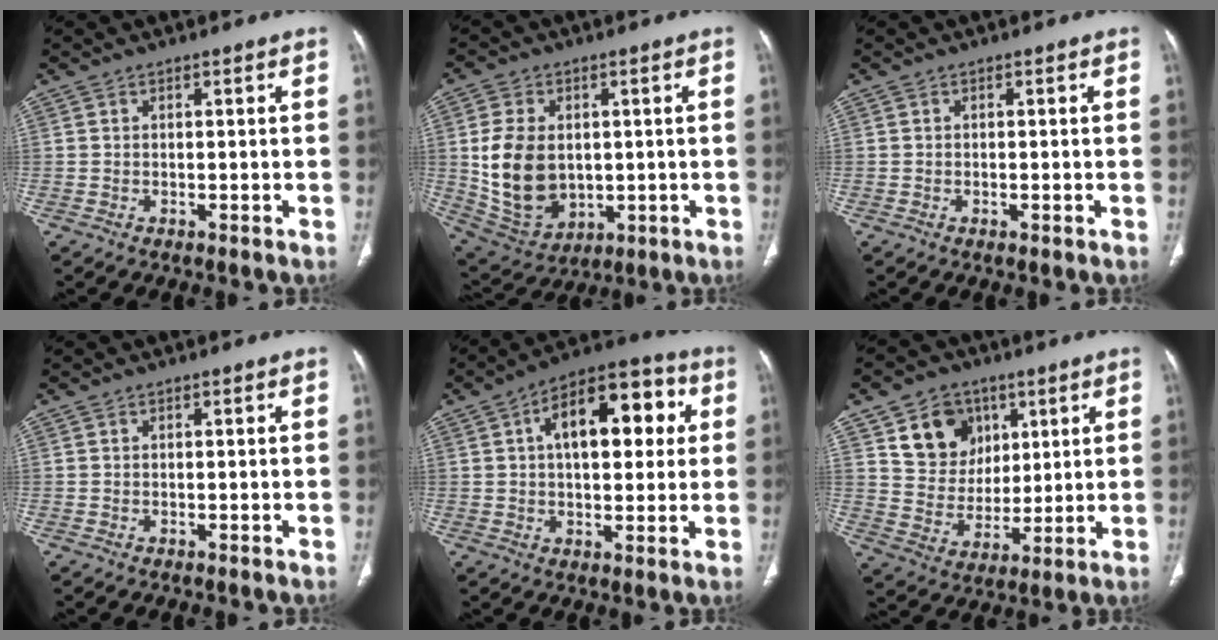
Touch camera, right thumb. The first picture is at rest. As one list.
[{"total": 14.4, "force": [0.7, 10.3, 10.1], "torque": [-0.171, -0.011, 0.039]}, {"total": 0.7, "force": [-0.2, 0.2, 0.6], "torque": [-0.011, -0.002, -0.004]}, {"total": 0.0}, {"total": 17.0, "force": [4.1, 8.9, 13.9], "torque": [-0.165, 0.027, 0.053]}, {"total": 12.5, "force": [5.8, 10.1, 4.6], "torque": [-0.041, -0.027, 0.110]}]